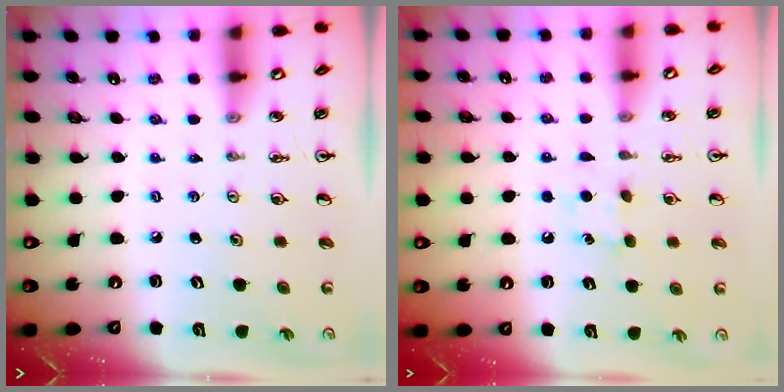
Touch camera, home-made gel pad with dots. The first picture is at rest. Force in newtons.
{"total": 5.0, "press": 4.9, "slide": 0.7}